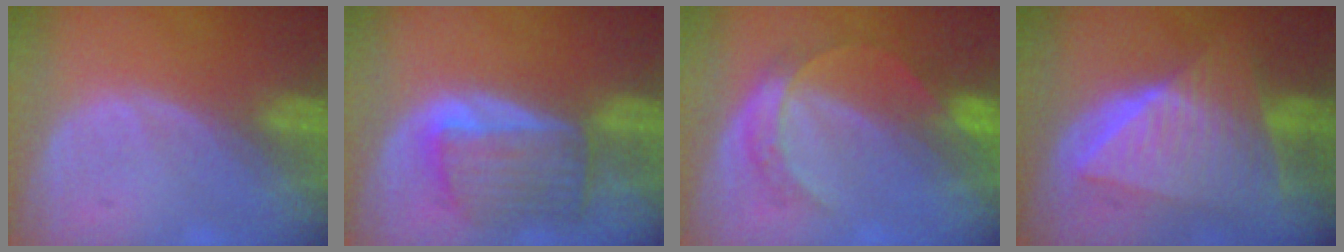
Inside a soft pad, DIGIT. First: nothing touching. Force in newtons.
{"total": 6.4, "press": 6.4, "slide": 0.8}
{"total": 4.8, "press": 4.7, "slide": 0.5}
{"total": 10.0, "press": 10.0, "slide": 0.7}